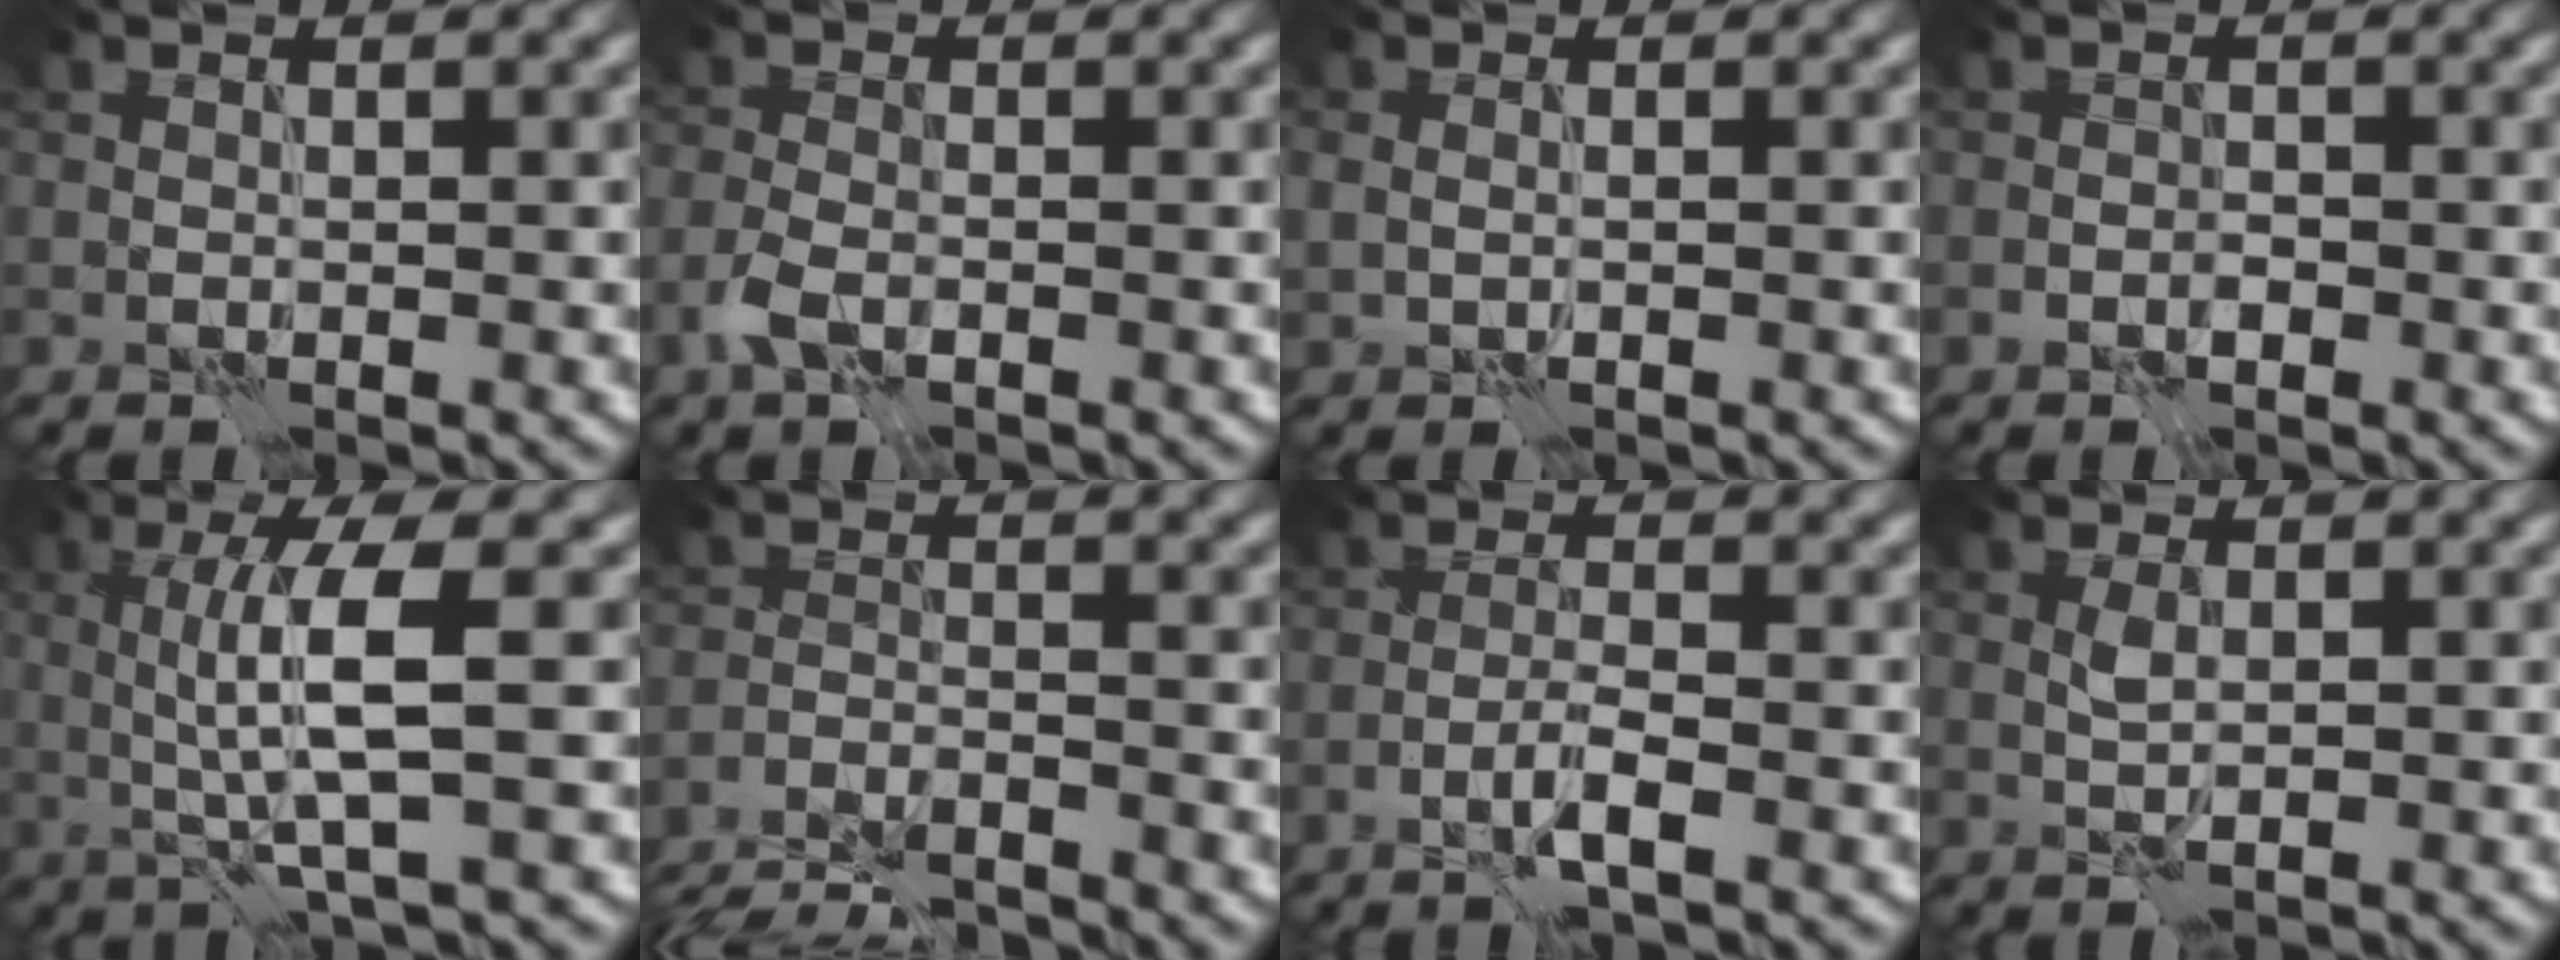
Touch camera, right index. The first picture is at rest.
{"total": 2.3, "force": [-1.2, 1.2, 1.6], "torque": [-0.038, -0.001, -0.031]}
{"total": 1.5, "force": [0.2, 1.2, 1.0], "torque": [-0.018, 0.004, 0.004]}
{"total": 1.1, "force": [-0.7, 0.6, 0.7], "torque": [-0.010, 0.003, -0.013]}
{"total": 5.5, "force": [0.4, 0.9, 5.4], "torque": [-0.103, 0.001, 0.011]}
{"total": 6.6, "force": [-6.3, 1.0, 1.6], "torque": [-0.032, -0.013, -0.110]}
{"total": 2.4, "force": [-1.4, 0.2, 1.9], "torque": [-0.037, 0.008, -0.031]}
{"total": 1.0, "force": [0.2, 0.3, 1.0], "torque": [-0.023, 0.001, 0.004]}